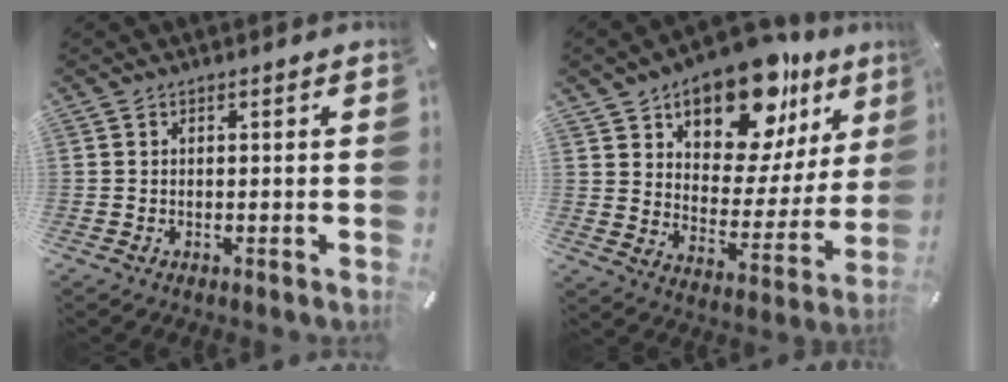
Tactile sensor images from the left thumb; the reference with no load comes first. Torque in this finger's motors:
{"motor_torque": [2.92, 2.09, 1.48, -1.29, 0.19]}